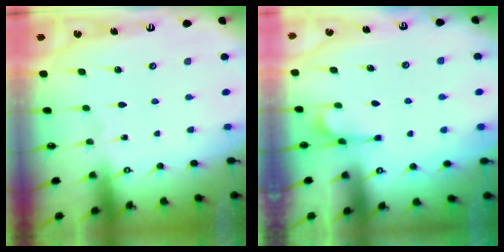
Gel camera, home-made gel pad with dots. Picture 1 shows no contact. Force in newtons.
{"total": 2.5, "press": 2.2, "slide": 1.2}